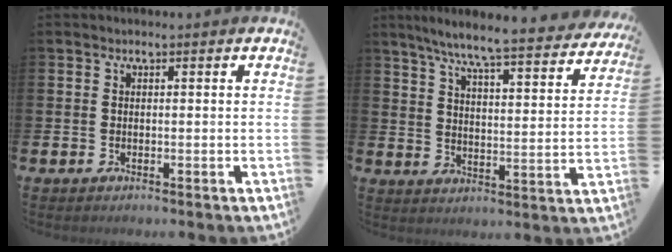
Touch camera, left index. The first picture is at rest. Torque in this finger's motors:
{"motor_torque": [1.12, -1.02, 0.71, 0.21]}